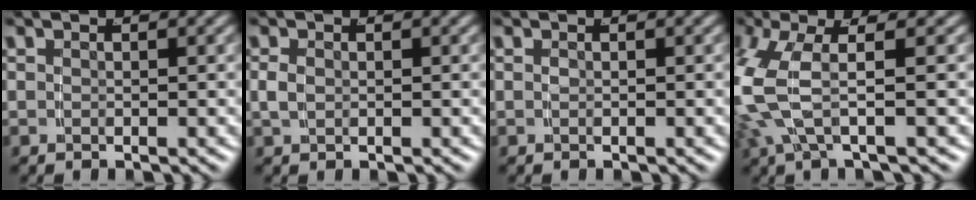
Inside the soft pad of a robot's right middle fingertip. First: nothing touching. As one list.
[{"total": 0.8, "force": [0.0, 0.4, 0.7], "torque": [-0.021, -0.005, 0.008]}, {"total": 0.5, "force": [-0.1, -0.5, 0.1], "torque": [-0.006, -0.005, 0.004]}, {"total": 7.1, "force": [0.5, 3.8, 6.0], "torque": [-0.150, -0.003, 0.007]}]